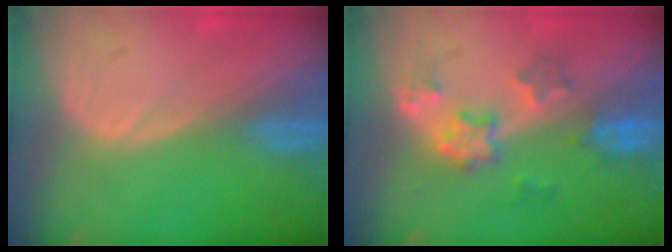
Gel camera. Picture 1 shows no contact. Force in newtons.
{"total": 5.7, "press": 5.6, "slide": 1.1}